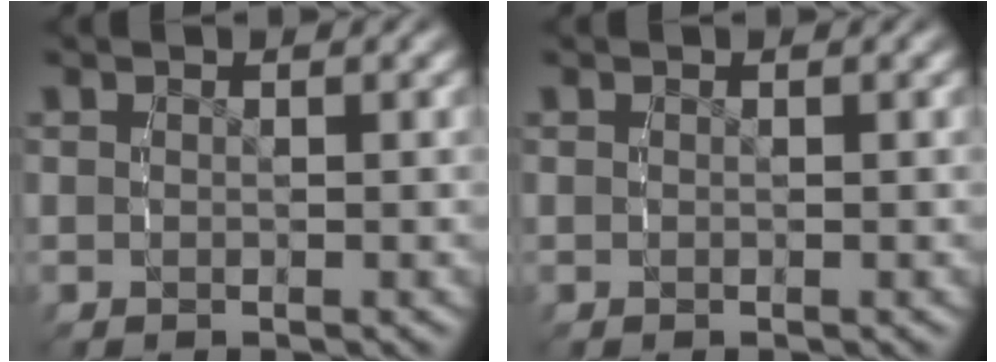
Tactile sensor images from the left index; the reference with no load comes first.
{"total": 0.0}